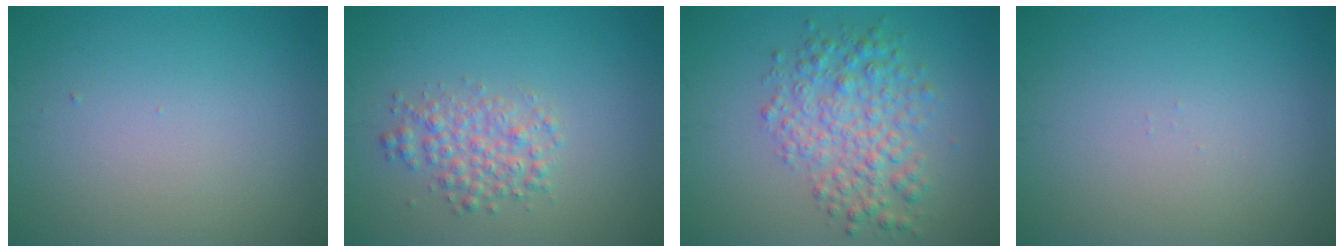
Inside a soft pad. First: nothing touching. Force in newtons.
{"total": 2.8, "press": 2.8, "slide": 0.1}
{"total": 4.6, "press": 4.6, "slide": 0.1}
{"total": 0.0}